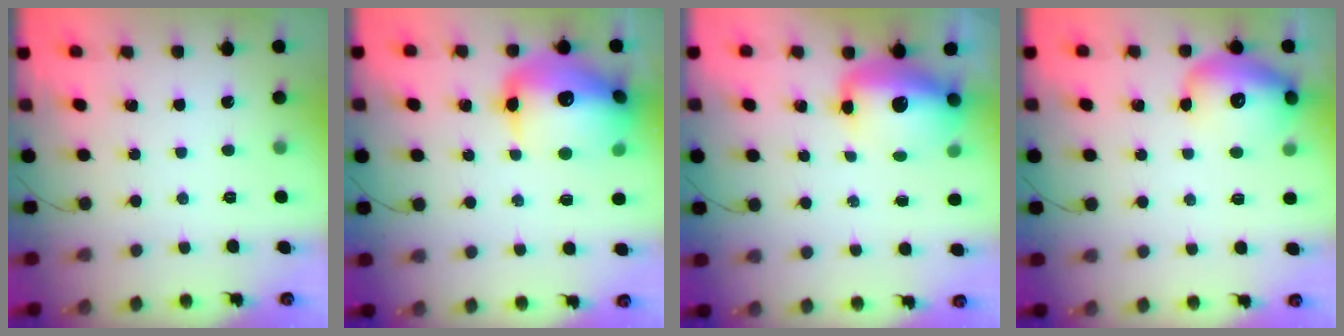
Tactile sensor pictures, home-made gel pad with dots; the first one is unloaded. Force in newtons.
{"total": 22.4, "press": 22.0, "slide": 4.2}
{"total": 13.1, "press": 12.7, "slide": 3.2}
{"total": 14.8, "press": 14.6, "slide": 2.1}